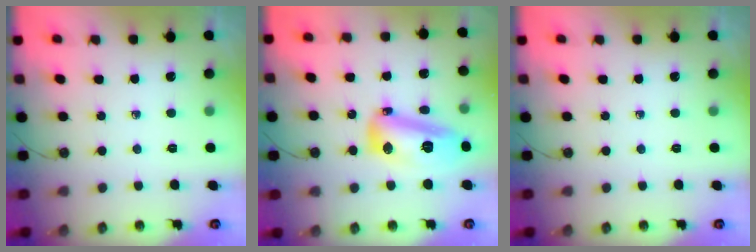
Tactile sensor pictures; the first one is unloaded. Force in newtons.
{"total": 15.0, "press": 15.0, "slide": 1.3}
{"total": 0.0}